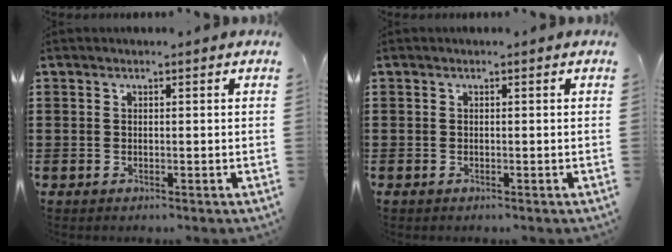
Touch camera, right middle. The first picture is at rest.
{"total": 0.0}